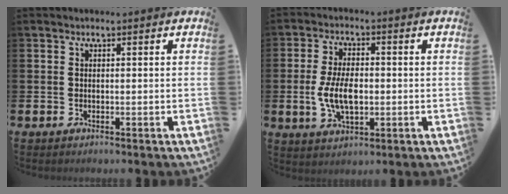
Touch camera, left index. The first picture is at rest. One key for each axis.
{"total": 6.6, "fx": -0.5, "fy": 3.5, "fz": 5.6, "tx": -0.108, "ty": -0.004, "tz": -0.016}